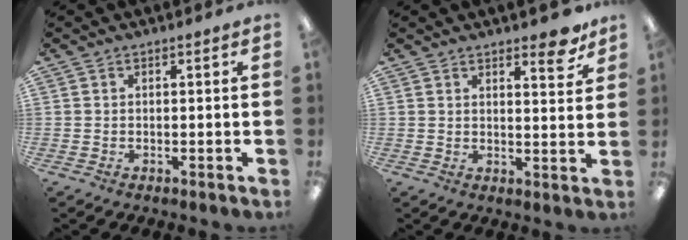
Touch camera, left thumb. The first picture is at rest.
{"total": 6.0, "force": [4.8, 2.0, 3.1], "torque": [-0.016, -0.038, 0.076]}